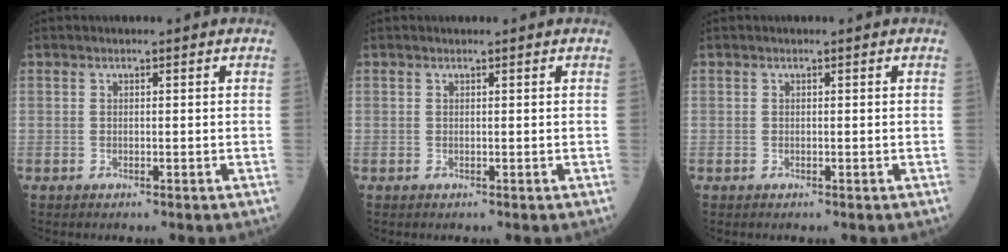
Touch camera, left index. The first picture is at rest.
{"total": 0.0}
{"total": 0.0}